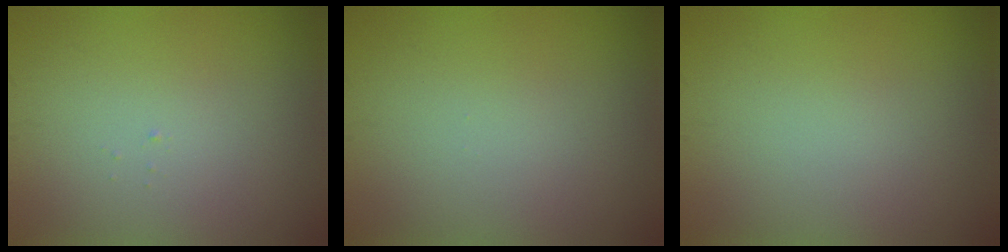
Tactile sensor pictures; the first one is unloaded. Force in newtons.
{"total": 0.0}
{"total": 0.0}